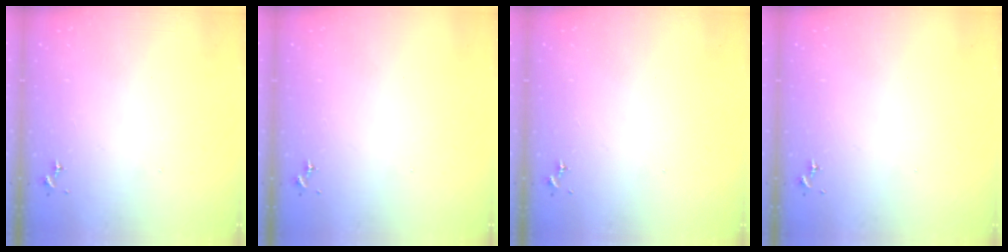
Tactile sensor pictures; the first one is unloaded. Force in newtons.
{"total": 0.0}
{"total": 0.0}
{"total": 0.0}